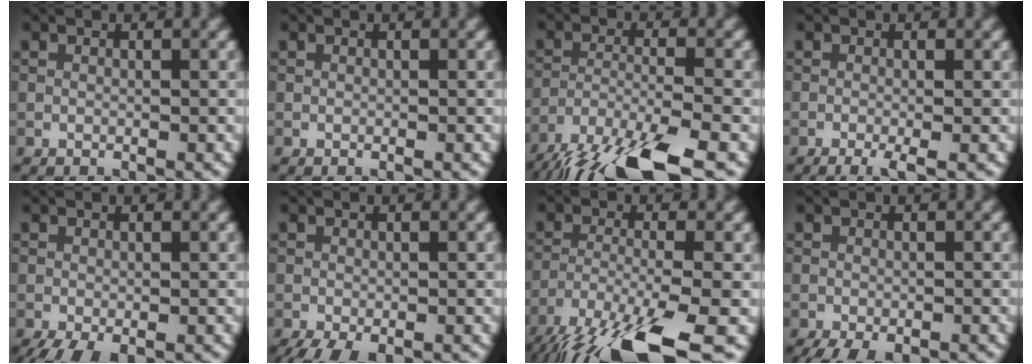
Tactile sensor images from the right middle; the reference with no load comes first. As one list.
[{"total": 0.0}, {"total": 10.7, "force": [-8.2, 2.6, 6.4], "torque": [-0.124, -0.029, -0.145]}, {"total": 2.2, "force": [-1.1, 0.4, 1.9], "torque": [-0.032, -0.004, -0.025]}, {"total": 2.8, "force": [-1.6, 1.0, 2.0], "torque": [-0.037, -0.009, -0.023]}, {"total": 3.2, "force": [-2.2, 1.0, 2.1], "torque": [-0.036, -0.010, -0.034]}, {"total": 11.1, "force": [-7.7, 2.3, 7.6], "torque": [-0.146, -0.018, -0.138]}, {"total": 3.6, "force": [-2.8, 1.0, 2.1], "torque": [-0.029, -0.007, -0.041]}]